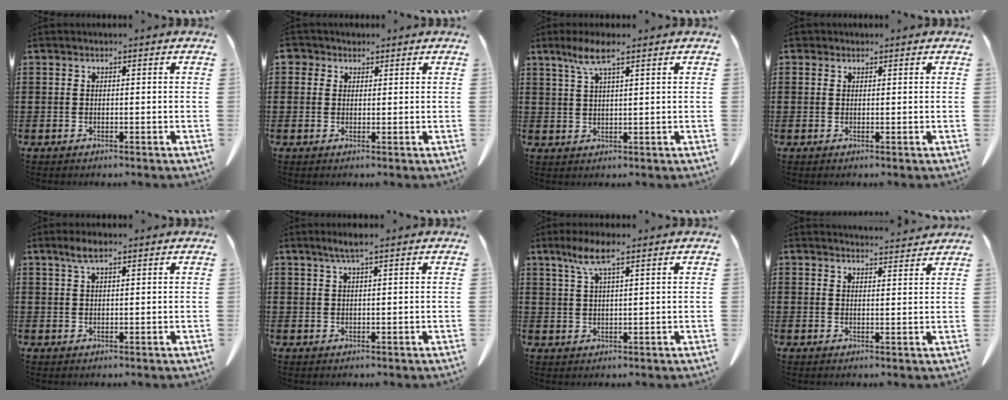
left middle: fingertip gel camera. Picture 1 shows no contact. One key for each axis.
{"total": 2.2, "fx": 1.5, "fy": 1.7, "fz": 0.4, "tx": -0.008, "ty": 0.004, "tz": 0.026}
{"total": 5.0, "fx": 3.0, "fy": 0.6, "fz": 4.0, "tx": -0.086, "ty": 0.004, "tz": 0.053}
{"total": 1.0, "fx": 0.7, "fy": 0.6, "fz": 0.3, "tx": -0.009, "ty": 0.003, "tz": 0.014}
{"total": 3.0, "fx": 1.8, "fy": 0.7, "fz": 2.2, "tx": -0.047, "ty": 0.003, "tz": 0.032}
{"total": 2.4, "fx": 1.6, "fy": 0.0, "fz": 1.9, "tx": -0.038, "ty": 0.002, "tz": 0.027}
{"total": 5.4, "fx": 3.4, "fy": 0.6, "fz": 4.2, "tx": -0.091, "ty": 0.001, "tz": 0.060}
{"total": 3.3, "fx": 3.3, "fy": 0.0, "fz": 0.3, "tx": -0.006, "ty": -0.014, "tz": 0.060}